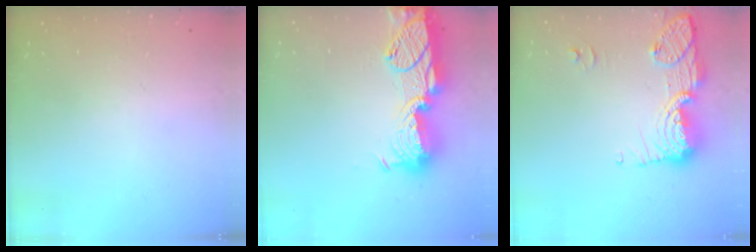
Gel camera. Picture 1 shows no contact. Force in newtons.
{"total": 19.3, "press": 19.2, "slide": 1.1}
{"total": 14.5, "press": 14.3, "slide": 2.9}